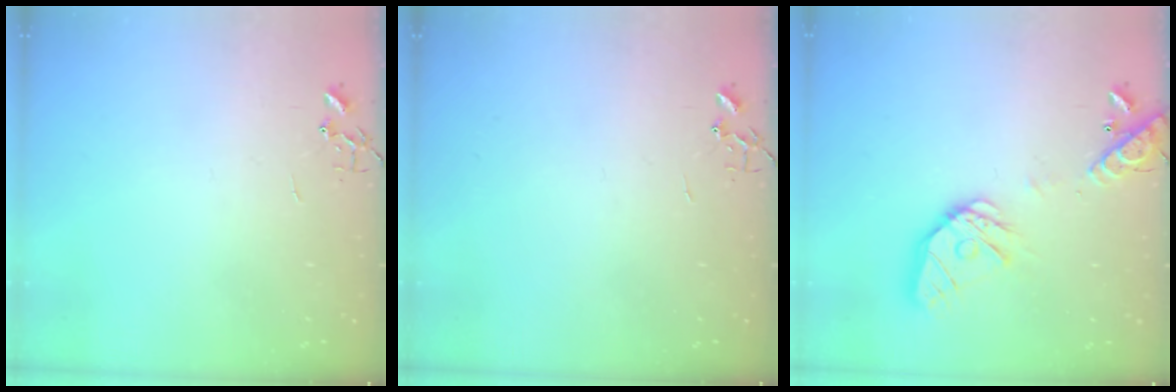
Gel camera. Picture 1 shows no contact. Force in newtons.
{"total": 0.0}
{"total": 17.6, "press": 17.3, "slide": 2.8}